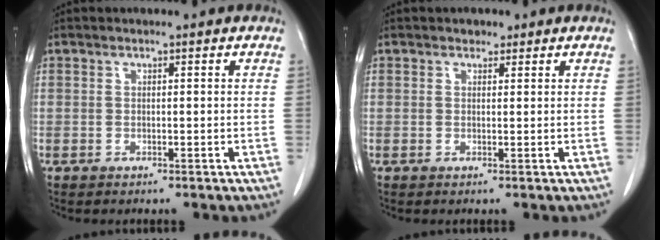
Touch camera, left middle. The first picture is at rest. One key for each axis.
{"total": 1.1, "fx": 0.8, "fy": 0.7, "fz": 0.2, "tx": -0.003, "ty": 0.000, "tz": 0.010}